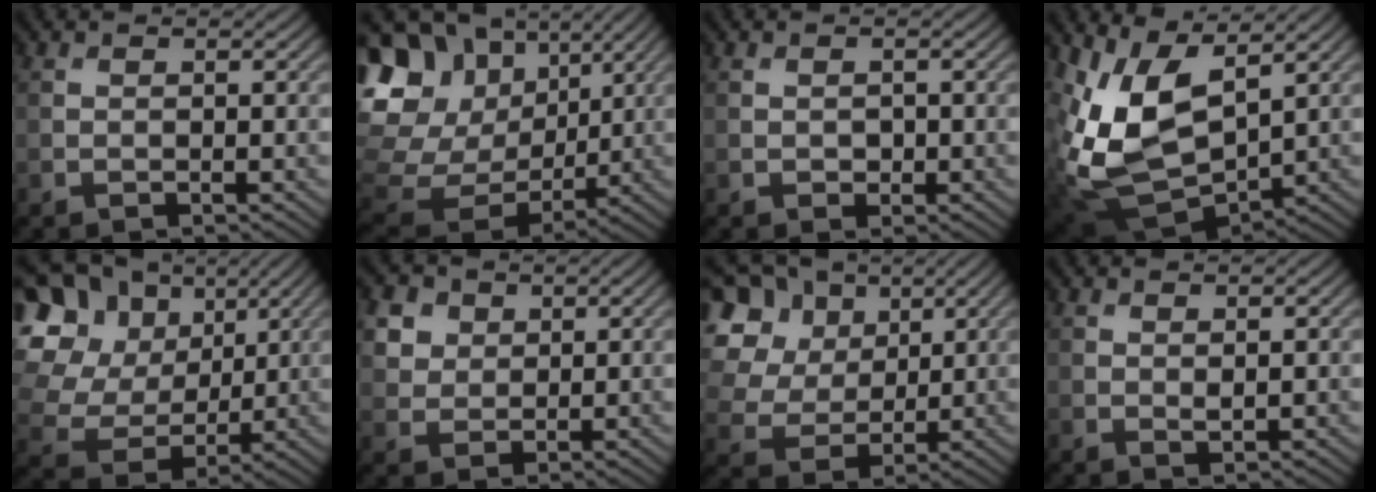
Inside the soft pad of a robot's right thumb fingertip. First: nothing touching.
{"total": 19.1, "force": [4.6, 15.7, 9.8], "torque": [-0.271, 0.001, 0.113]}
{"total": 1.1, "force": [-0.2, 0.8, 0.7], "torque": [-0.011, -0.004, -0.003]}
{"total": 12.0, "force": [2.6, 6.8, 9.6], "torque": [-0.237, -0.019, 0.057]}
{"total": 20.6, "force": [7.0, 16.9, 9.6], "torque": [-0.294, 0.047, 0.139]}
{"total": 5.4, "force": [2.8, 4.1, 2.2], "torque": [-0.077, 0.001, 0.056]}
{"total": 14.5, "force": [5.9, 11.1, 7.3], "torque": [-0.235, 0.045, 0.135]}
{"total": 0.8, "force": [0.4, 0.2, 0.6], "torque": [-0.013, -0.004, 0.008]}